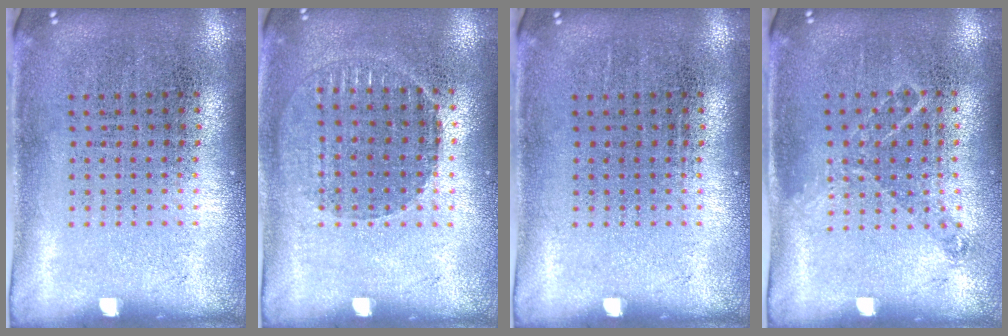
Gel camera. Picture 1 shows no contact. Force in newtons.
{"total": 1.0, "press": 1.0, "slide": 0.1}
{"total": 0.0}
{"total": 0.9, "press": 0.8, "slide": 0.2}